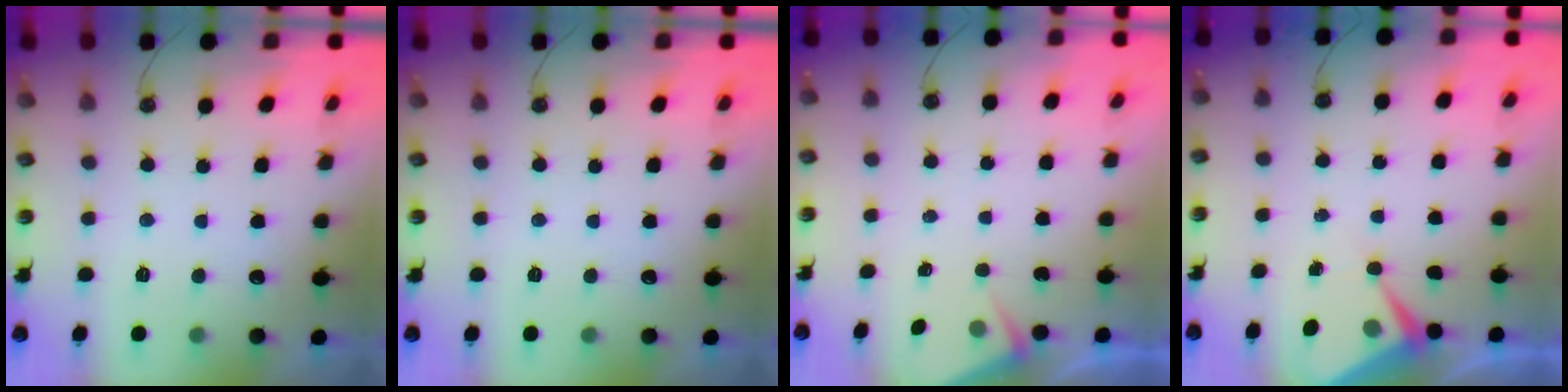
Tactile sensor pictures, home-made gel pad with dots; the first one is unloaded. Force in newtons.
{"total": 0.0}
{"total": 2.5, "press": 2.5, "slide": 0.4}
{"total": 5.6, "press": 5.6, "slide": 0.7}